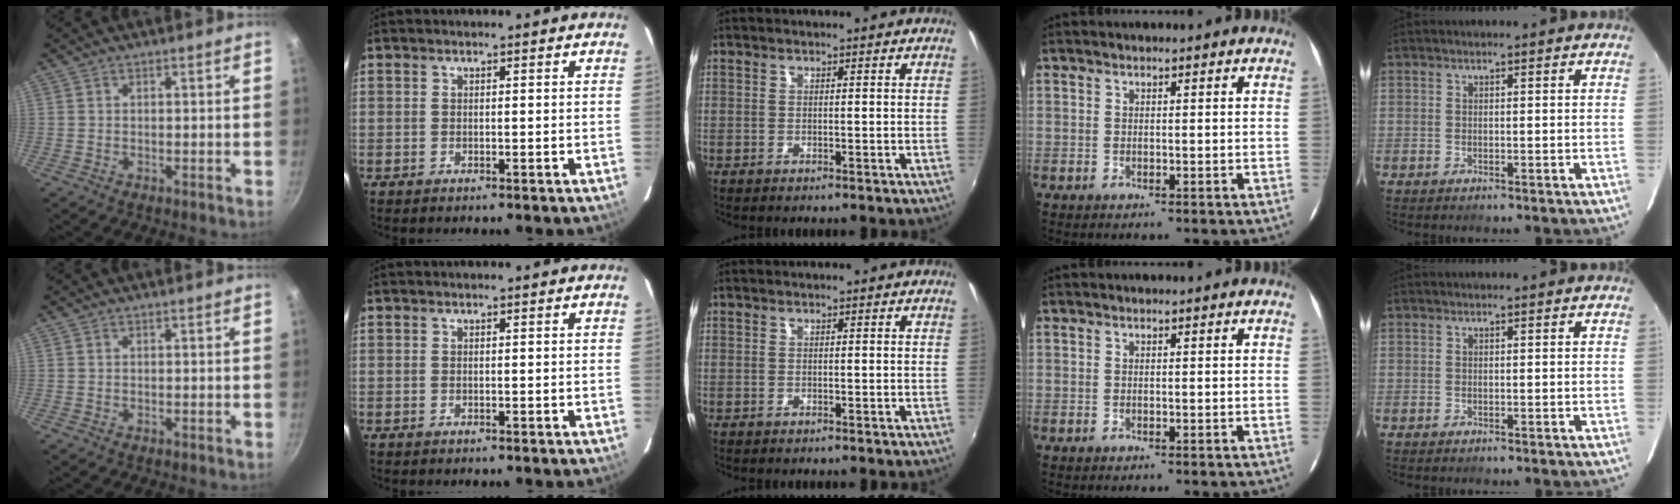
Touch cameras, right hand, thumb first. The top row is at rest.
{}